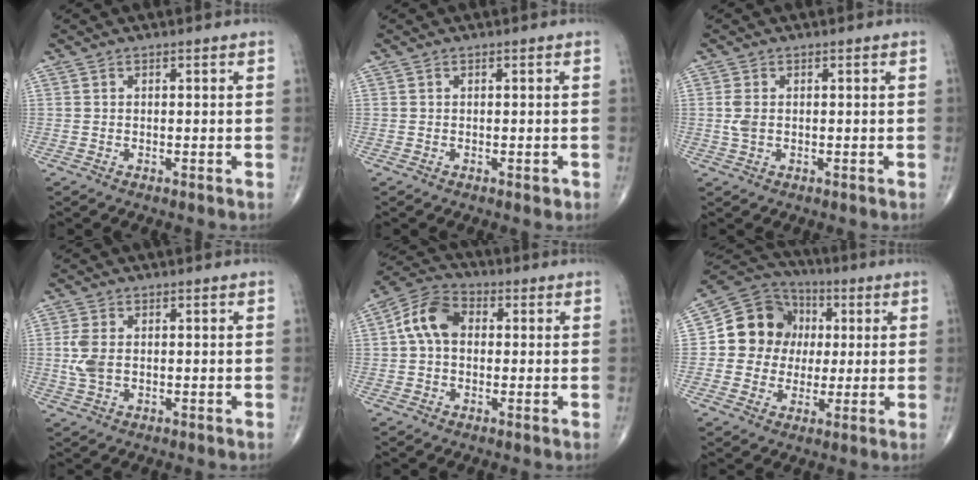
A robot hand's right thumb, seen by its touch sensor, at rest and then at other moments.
{"total": 0.8, "force": [-0.2, 0.5, 0.6], "torque": [-0.005, -0.001, -0.003]}
{"total": 2.4, "force": [0.1, 1.4, 1.9], "torque": [-0.051, 0.002, 0.002]}
{"total": 4.4, "force": [0.1, 2.6, 3.5], "torque": [-0.089, 0.001, 0.003]}
{"total": 8.8, "force": [0.9, 6.2, 6.2], "torque": [-0.111, 0.027, 0.005]}
{"total": 13.3, "force": [1.2, 12.1, 5.4], "torque": [-0.054, 0.018, 0.014]}